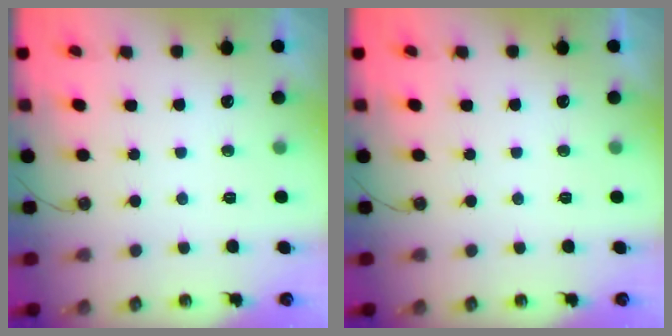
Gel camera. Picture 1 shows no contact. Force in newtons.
{"total": 0.0}